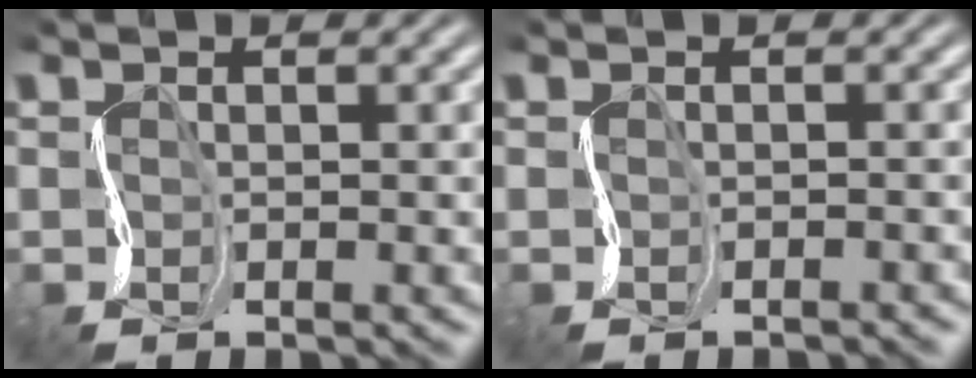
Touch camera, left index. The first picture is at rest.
{"total": 1.1, "force": [-1.1, 0.0, 0.1], "torque": [-0.001, 0.006, -0.007]}